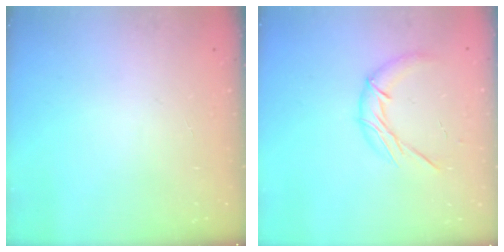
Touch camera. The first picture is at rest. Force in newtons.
{"total": 9.8, "press": 9.8, "slide": 0.3}